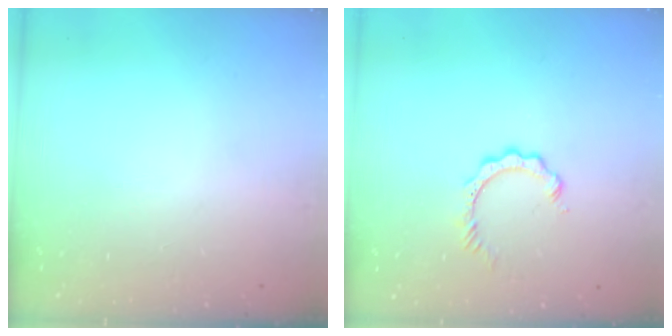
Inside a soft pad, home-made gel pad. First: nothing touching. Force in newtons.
{"total": 2.9, "press": 2.9, "slide": 0.5}